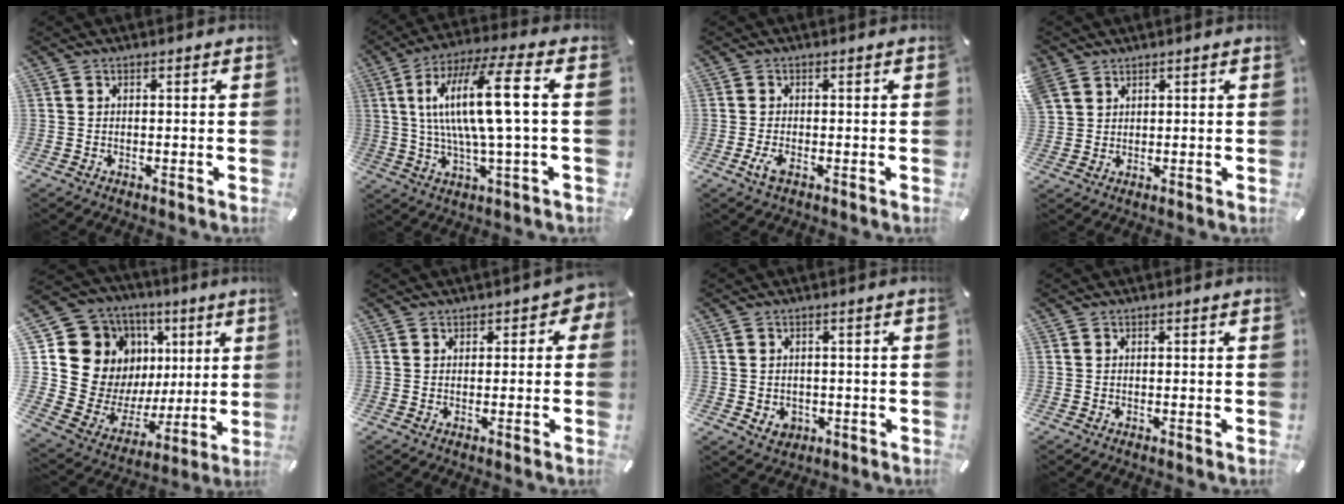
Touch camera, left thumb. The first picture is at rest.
{"total": 17.5, "force": [2.3, 3.4, 17.0], "torque": [-0.350, -0.006, 0.021]}
{"total": 2.5, "force": [-0.9, 0.9, 2.2], "torque": [-0.056, -0.007, -0.021]}
{"total": 4.2, "force": [2.8, 3.2, 0.5], "torque": [-0.021, -0.002, 0.056]}
{"total": 17.1, "force": [6.3, 14.9, 5.6], "torque": [-0.097, -0.060, 0.152]}
{"total": 2.2, "force": [0.5, 1.8, 1.2], "torque": [0.002, -0.002, 0.002]}
{"total": 3.3, "force": [-0.7, 2.9, 1.5], "torque": [-0.009, -0.001, -0.012]}
{"total": 0.0}